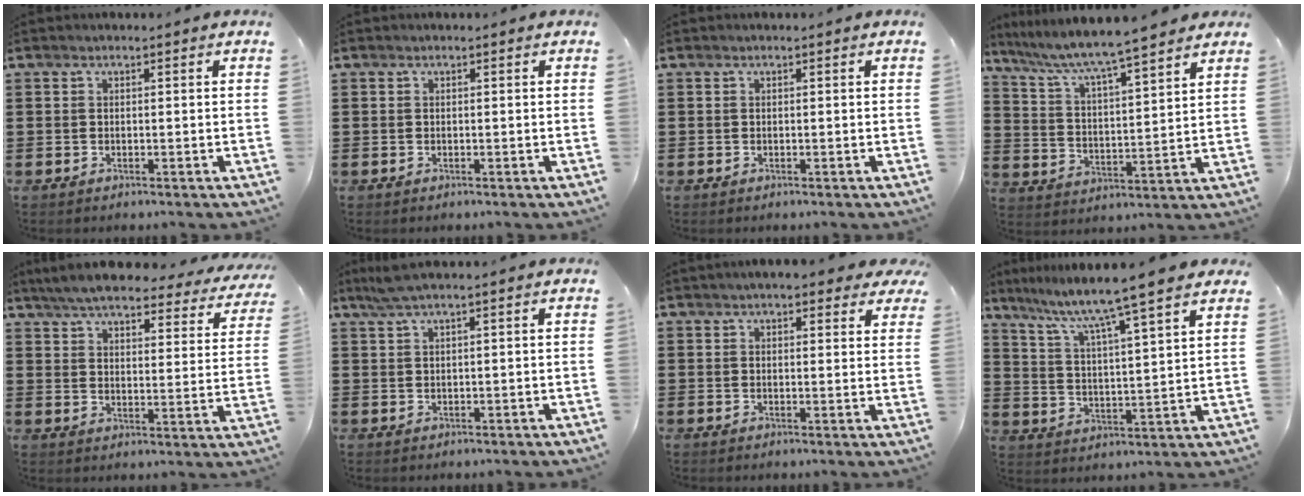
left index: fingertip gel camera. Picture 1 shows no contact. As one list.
[{"total": 0.0}, {"total": 0.0}, {"total": 6.0, "force": [5.4, -0.3, 2.6], "torque": [-0.074, -0.037, 0.086]}, {"total": 6.4, "force": [5.9, 0.5, 2.5], "torque": [-0.075, -0.034, 0.102]}, {"total": 2.4, "force": [1.4, -0.1, 1.9], "torque": [-0.039, 0.000, 0.025]}, {"total": 3.9, "force": [3.3, 0.8, 1.9], "torque": [-0.039, -0.003, 0.058]}, {"total": 7.6, "force": [6.4, -1.1, 4.0], "torque": [-0.103, -0.048, 0.099]}]